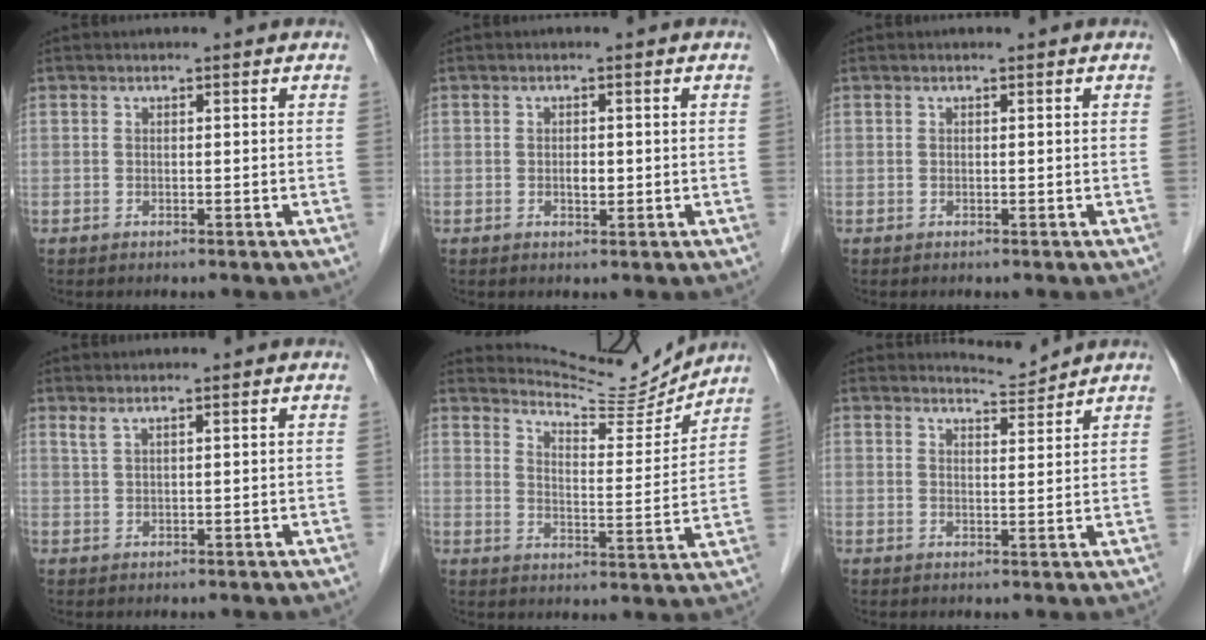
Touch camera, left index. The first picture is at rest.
{"total": 1.4, "force": [-0.3, 0.7, 1.1], "torque": [-0.019, -0.003, -0.004]}
{"total": 0.0}
{"total": 1.3, "force": [1.0, 0.0, 0.8], "torque": [-0.024, 0.007, 0.025]}
{"total": 10.5, "force": [10.5, 0.3, 0.5], "torque": [-0.017, -0.021, 0.152]}
{"total": 2.2, "force": [2.1, -0.4, -0.5], "torque": [-0.002, -0.010, 0.040]}